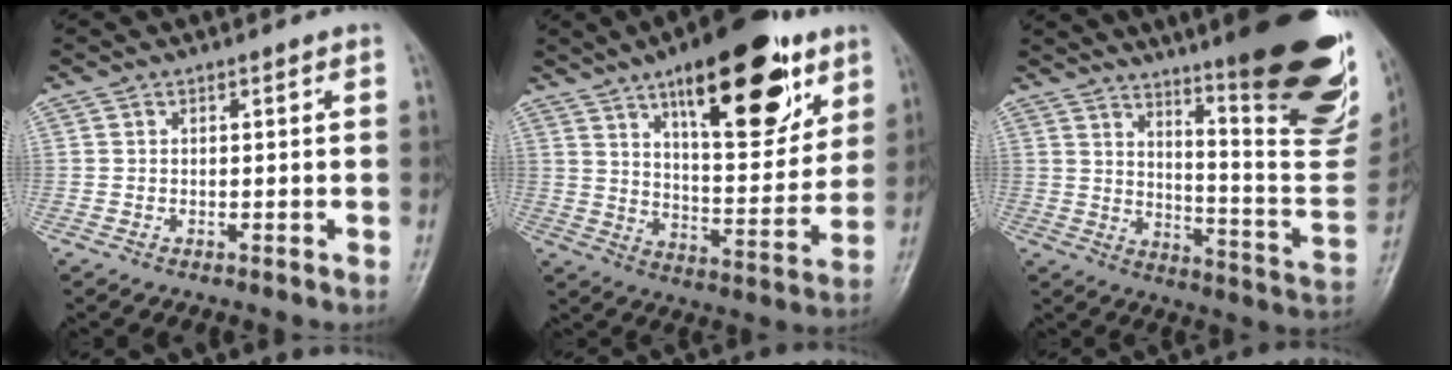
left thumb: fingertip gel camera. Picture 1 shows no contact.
{"total": 23.7, "force": [12.6, 9.0, 17.9], "torque": [-0.224, -0.048, 0.196]}
{"total": 30.3, "force": [17.9, 6.1, 23.7], "torque": [-0.247, -0.085, 0.251]}